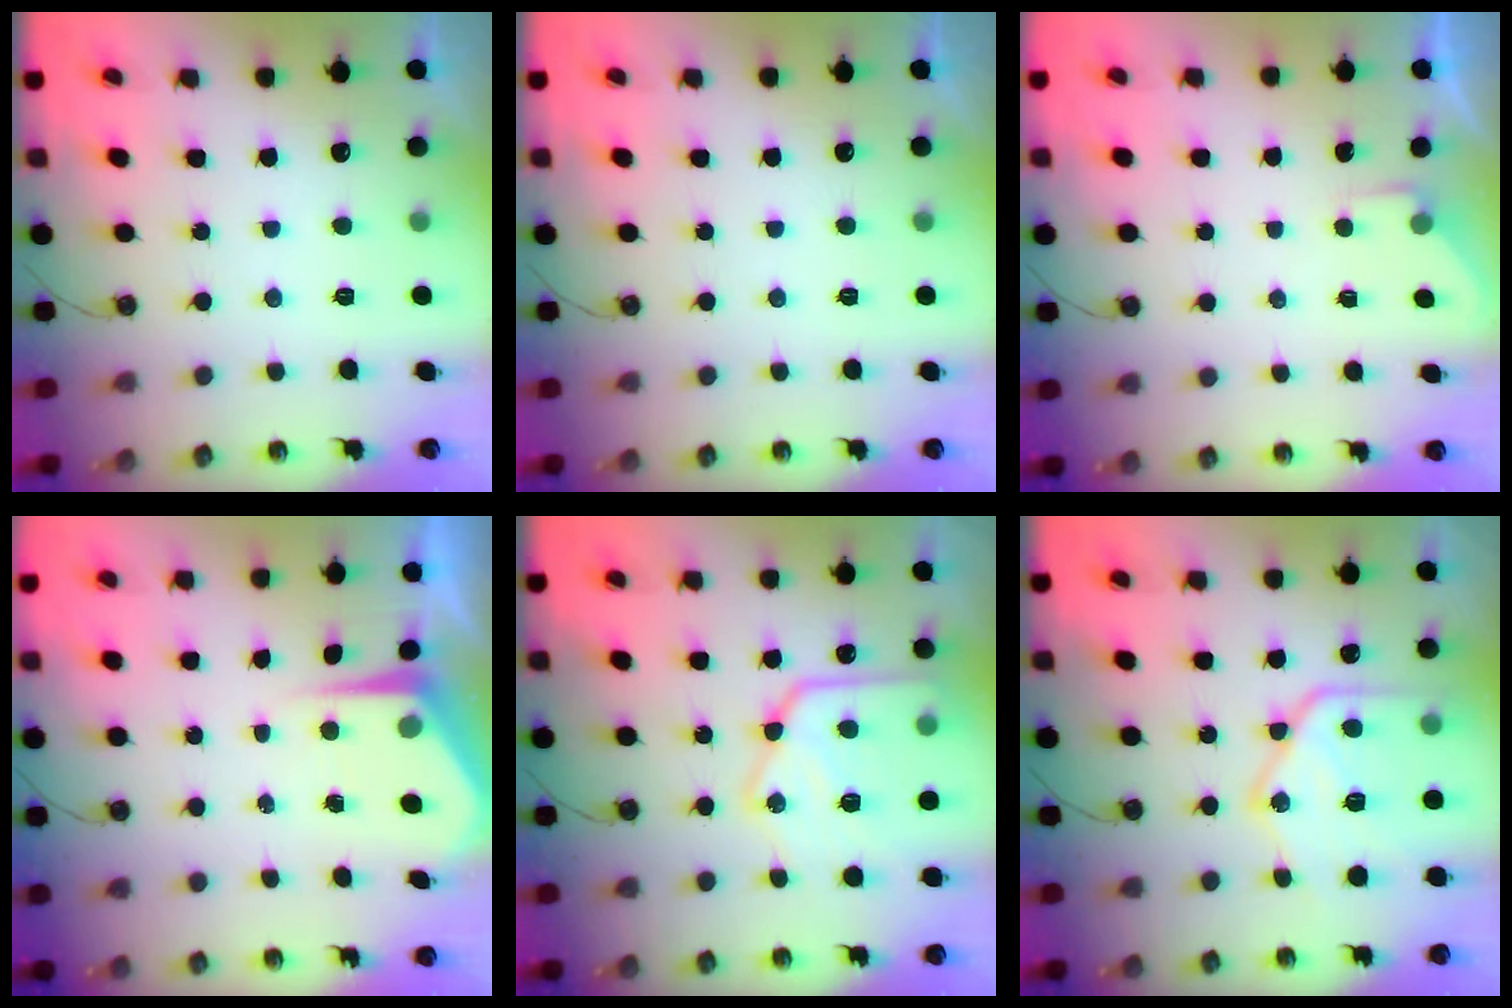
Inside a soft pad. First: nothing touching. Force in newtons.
{"total": 0.0}
{"total": 2.6, "press": 2.6, "slide": 0.5}
{"total": 6.0, "press": 5.9, "slide": 0.4}
{"total": 19.9, "press": 19.8, "slide": 2.0}
{"total": 20.5, "press": 20.4, "slide": 1.7}